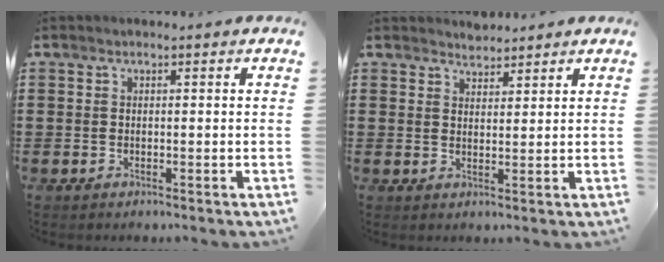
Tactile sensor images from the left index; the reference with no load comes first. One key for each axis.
{"total": 2.3, "fx": 2.3, "fy": 0.5, "fz": -0.3, "tx": 0.000, "ty": 0.000, "tz": 0.045}